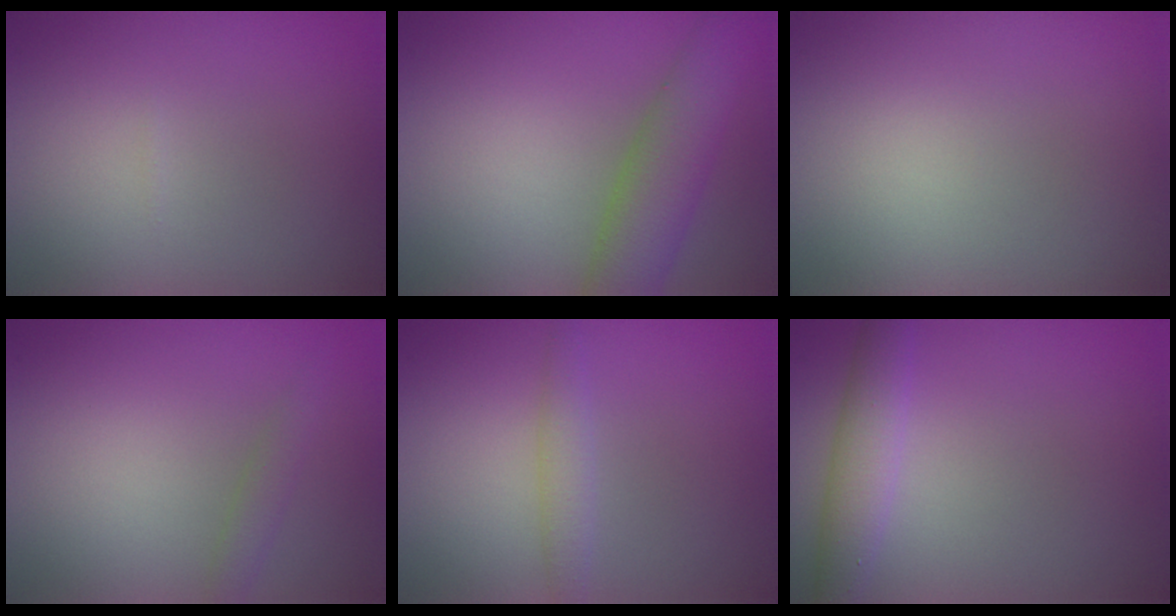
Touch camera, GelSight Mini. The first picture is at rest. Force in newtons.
{"total": 5.6, "press": 5.6, "slide": 0.2}
{"total": 0.0}
{"total": 1.3, "press": 1.3, "slide": 0.0}
{"total": 1.6, "press": 1.6, "slide": 0.0}
{"total": 2.8, "press": 2.8, "slide": 0.1}